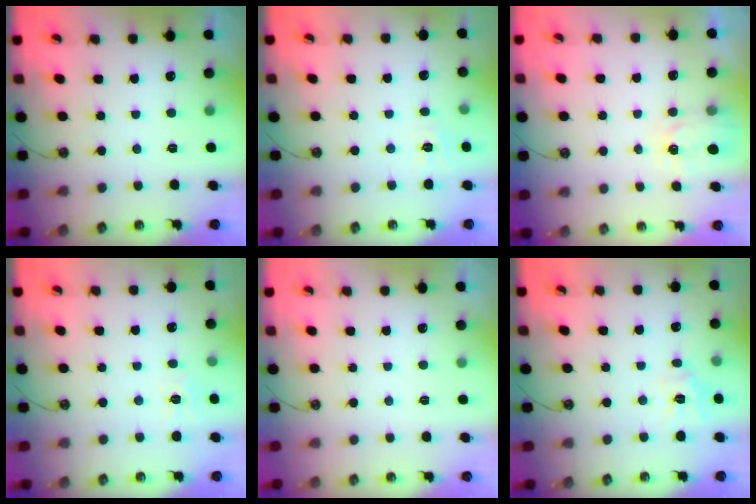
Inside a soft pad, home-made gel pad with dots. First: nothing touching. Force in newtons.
{"total": 2.9, "press": 2.9, "slide": 0.3}
{"total": 5.3, "press": 5.2, "slide": 0.4}
{"total": 2.9, "press": 2.9, "slide": 0.3}
{"total": 0.0}
{"total": 8.3, "press": 8.3, "slide": 0.5}